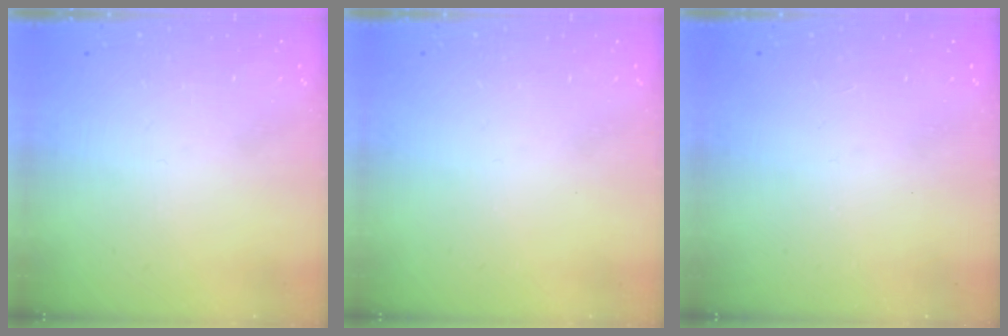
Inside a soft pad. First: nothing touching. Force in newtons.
{"total": 0.0}
{"total": 1.0, "press": 0.9, "slide": 0.3}